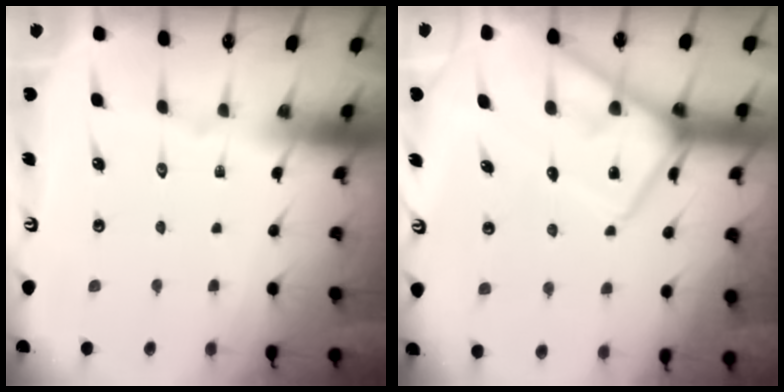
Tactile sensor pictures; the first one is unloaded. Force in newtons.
{"total": 12.2, "press": 12.1, "slide": 1.4}